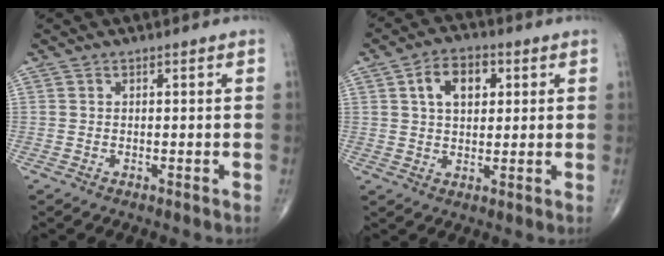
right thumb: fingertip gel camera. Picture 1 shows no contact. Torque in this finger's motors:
{"motor_torque": [0.08, 0.08, 0.38, 0.33, 0.13]}